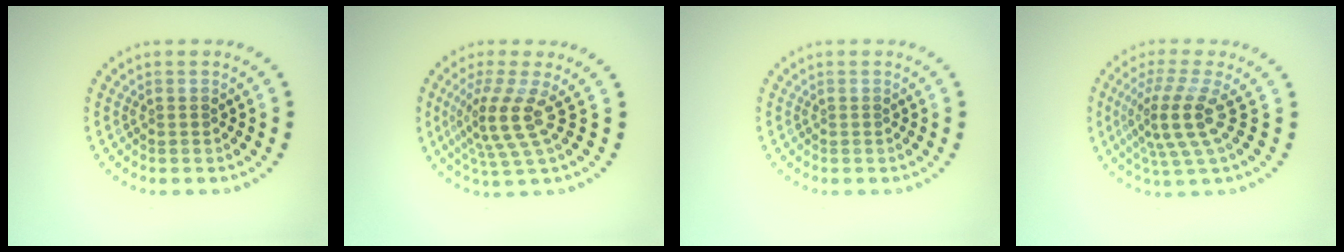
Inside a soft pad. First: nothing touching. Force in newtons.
{"total": 3.9, "press": 2.7, "slide": 2.8}
{"total": 0.0}
{"total": 4.3, "press": 3.0, "slide": 3.0}